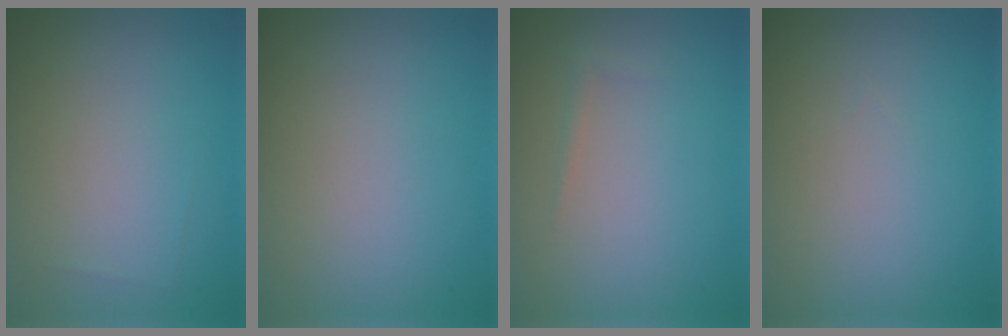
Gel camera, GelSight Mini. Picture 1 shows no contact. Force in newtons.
{"total": 0.0}
{"total": 0.6, "press": 0.6, "slide": 0.0}
{"total": 0.0}